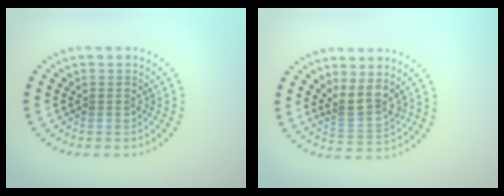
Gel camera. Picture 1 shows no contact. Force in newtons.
{"total": 2.8, "press": 2.3, "slide": 1.6}